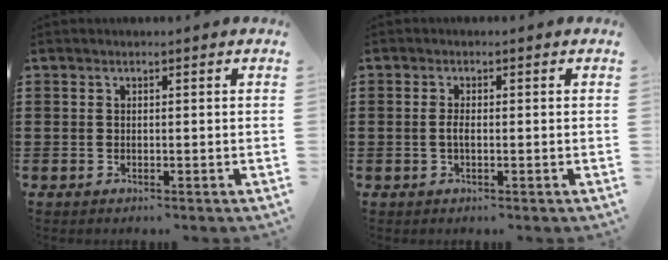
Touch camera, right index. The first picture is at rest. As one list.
[{"total": 1.6, "force": [-0.2, 0.6, 1.5], "torque": [-0.037, -0.003, -0.005]}]